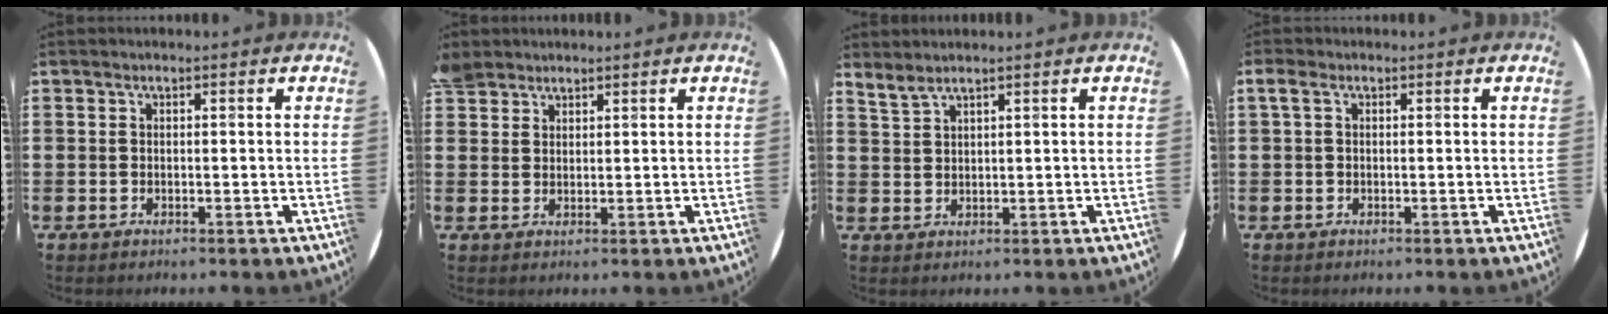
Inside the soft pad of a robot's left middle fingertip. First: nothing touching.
{"total": 2.4, "force": [2.1, 1.0, 0.0], "torque": [-0.005, 0.003, 0.044]}
{"total": 1.8, "force": [1.8, 0.0, 0.4], "torque": [-0.010, -0.001, 0.034]}
{"total": 0.8, "force": [0.2, 0.5, 0.6], "torque": [-0.015, 0.005, 0.002]}